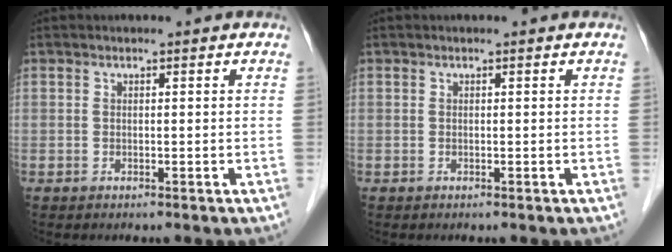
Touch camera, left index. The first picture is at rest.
{"total": 0.0}